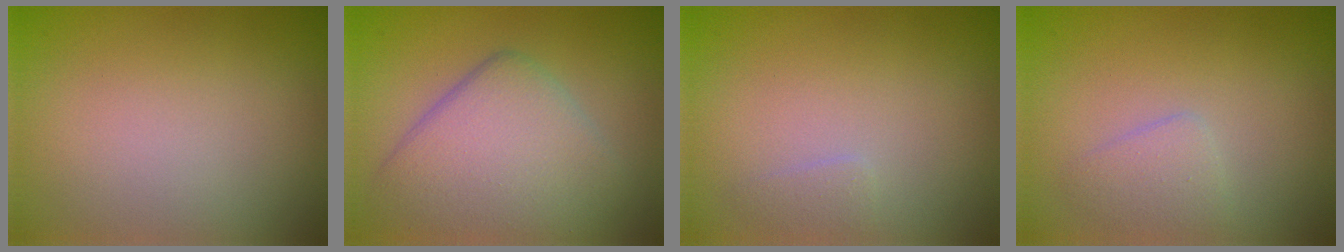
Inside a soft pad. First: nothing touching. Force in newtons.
{"total": 6.7, "press": 6.7, "slide": 0.2}
{"total": 0.9, "press": 0.9, "slide": 0.0}
{"total": 1.6, "press": 1.6, "slide": 0.0}